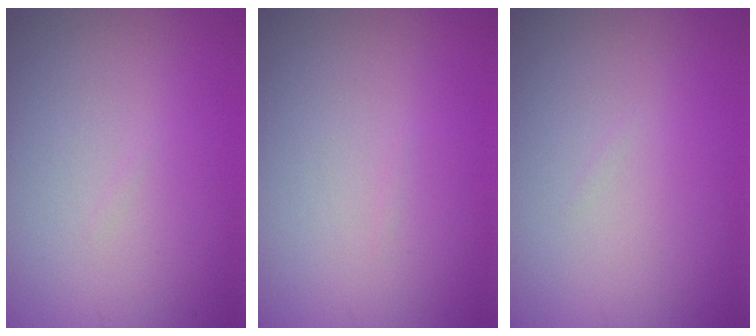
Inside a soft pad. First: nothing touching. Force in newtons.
{"total": 0.0}
{"total": 0.0}